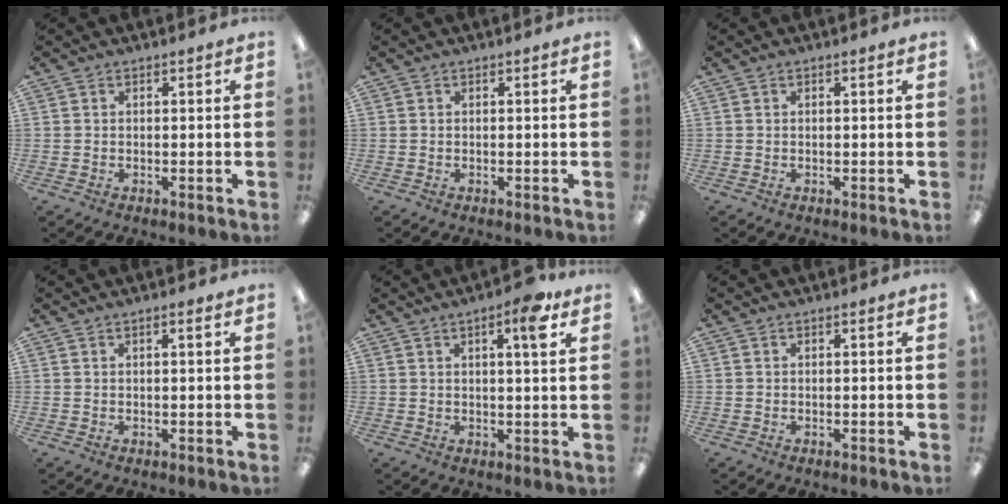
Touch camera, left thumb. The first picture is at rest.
{"total": 0.0}
{"total": 0.0}
{"total": 1.3, "force": [0.6, 0.2, 1.1], "torque": [-0.022, 0.003, 0.010]}
{"total": 6.1, "force": [3.4, 1.1, 4.9], "torque": [-0.074, -0.007, 0.049]}
{"total": 0.0}